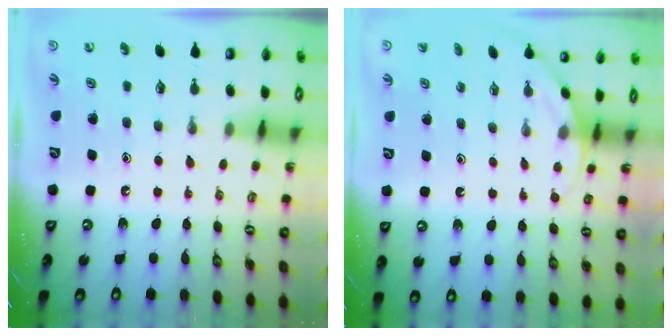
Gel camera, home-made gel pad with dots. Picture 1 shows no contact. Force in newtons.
{"total": 2.6, "press": 2.6, "slide": 0.1}